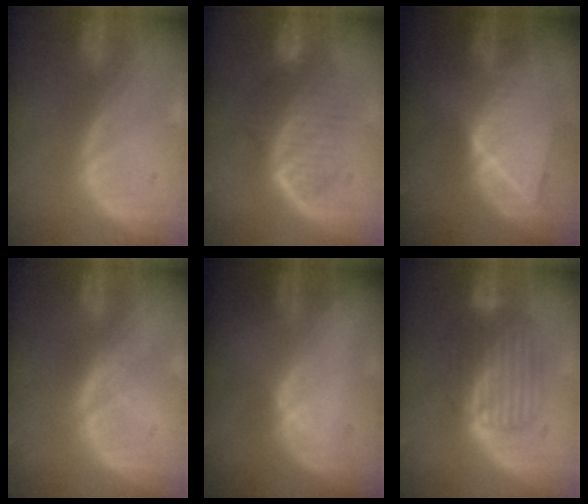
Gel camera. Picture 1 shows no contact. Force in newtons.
{"total": 6.7, "press": 6.4, "slide": 2.0}
{"total": 9.1, "press": 8.0, "slide": 4.3}
{"total": 2.1, "press": 2.1, "slide": 0.2}
{"total": 1.4, "press": 1.2, "slide": 0.7}
{"total": 6.7, "press": 6.6, "slide": 0.6}